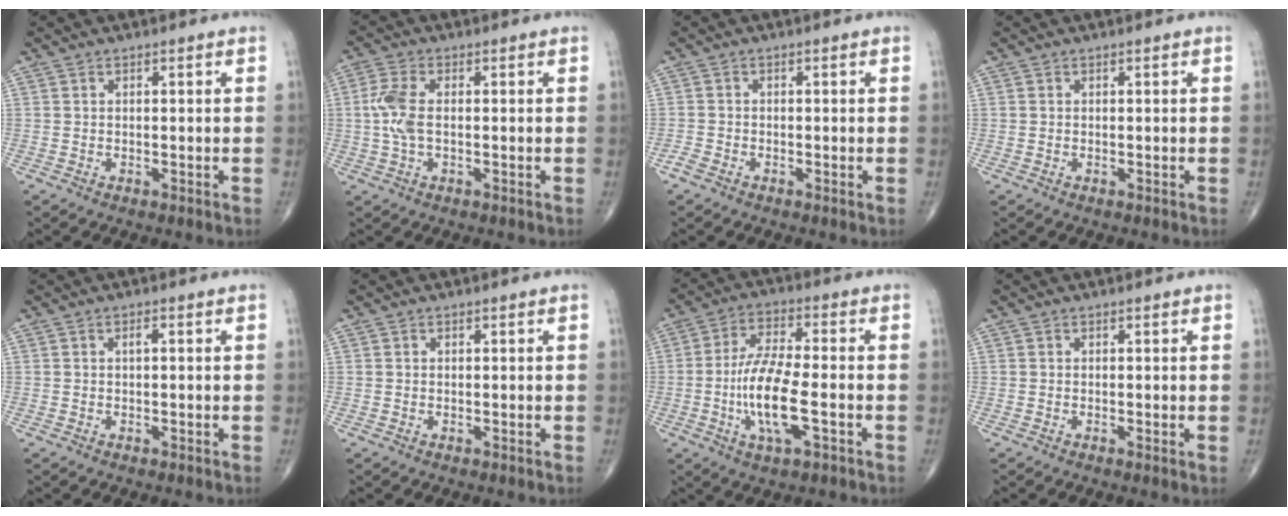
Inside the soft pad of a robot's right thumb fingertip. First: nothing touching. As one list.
[{"total": 5.7, "force": [0.0, 2.7, 5.0], "torque": [-0.133, 0.009, -0.004]}, {"total": 1.7, "force": [-1.1, 0.8, 1.0], "torque": [-0.023, -0.002, -0.027]}, {"total": 0.0}, {"total": 0.9, "force": [0.1, 0.4, 0.8], "torque": [-0.016, 0.001, 0.000]}, {"total": 0.0}, {"total": 12.2, "force": [-3.0, 3.7, 11.3], "torque": [-0.230, 0.011, -0.055]}, {"total": 0.6, "force": [0.0, 0.1, 0.6], "torque": [-0.013, -0.003, -0.003]}]